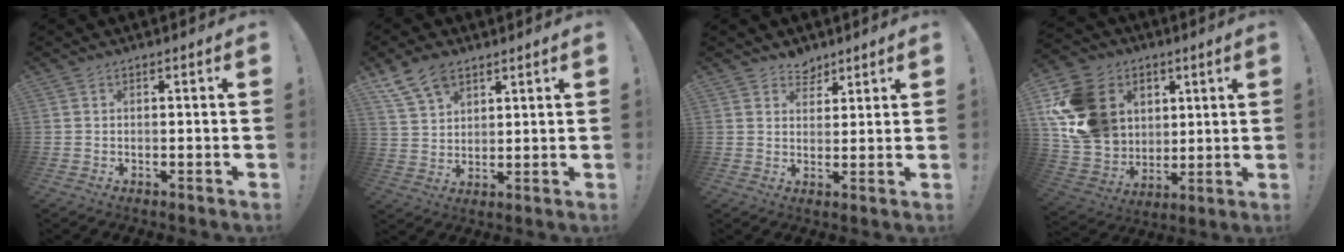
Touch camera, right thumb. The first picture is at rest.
{"total": 9.8, "force": [6.8, 5.8, 3.8], "torque": [-0.070, -0.034, 0.134]}
{"total": 4.5, "force": [3.3, 3.1, 0.3], "torque": [0.001, -0.026, 0.064]}
{"total": 20.3, "force": [6.1, 16.9, 9.5], "torque": [-0.180, -0.019, 0.142]}